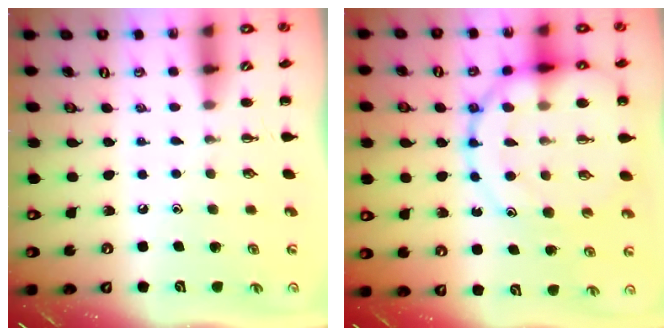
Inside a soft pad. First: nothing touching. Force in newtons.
{"total": 20.6, "press": 20.4, "slide": 2.8}